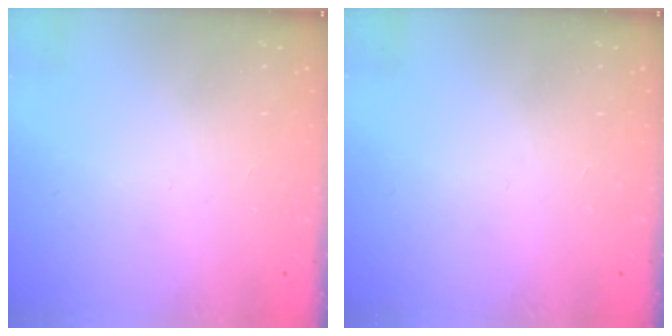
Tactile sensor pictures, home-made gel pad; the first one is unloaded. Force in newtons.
{"total": 0.0}